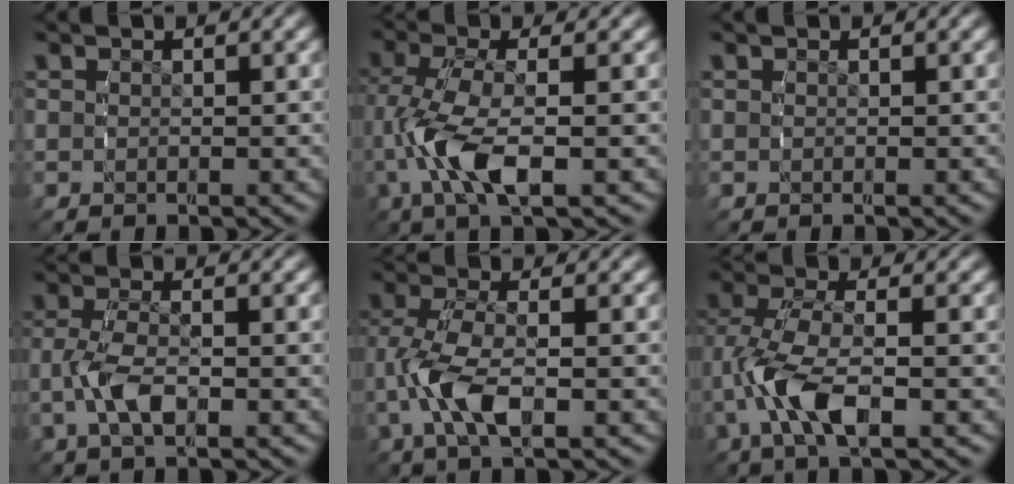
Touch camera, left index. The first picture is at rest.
{"total": 5.4, "force": [-0.2, 2.2, 4.9], "torque": [-0.108, 0.000, -0.005]}
{"total": 0.0}
{"total": 3.0, "force": [-0.9, 1.3, 2.6], "torque": [-0.057, 0.003, -0.017]}
{"total": 4.4, "force": [-0.3, 2.0, 3.9], "torque": [-0.088, 0.000, -0.009]}
{"total": 4.9, "force": [-0.4, 2.2, 4.4], "torque": [-0.095, -0.001, -0.010]}